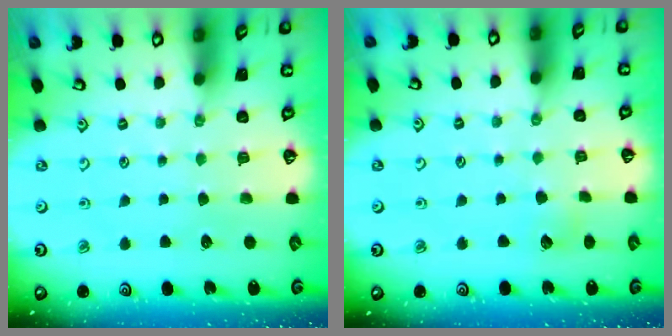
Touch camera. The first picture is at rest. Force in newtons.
{"total": 4.4, "press": 4.3, "slide": 0.6}